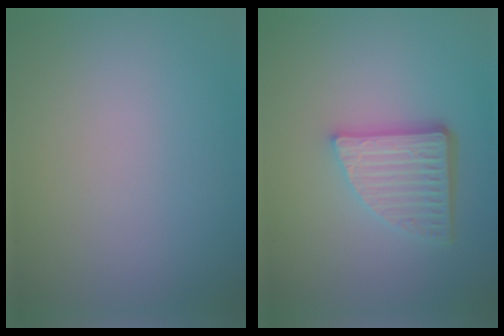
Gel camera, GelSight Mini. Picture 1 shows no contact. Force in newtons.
{"total": 5.3, "press": 3.7, "slide": 3.8}